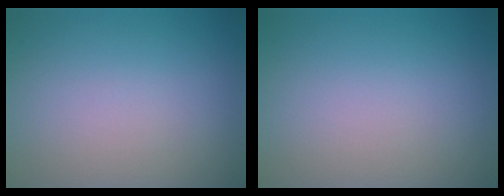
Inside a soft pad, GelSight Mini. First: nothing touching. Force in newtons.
{"total": 0.0}